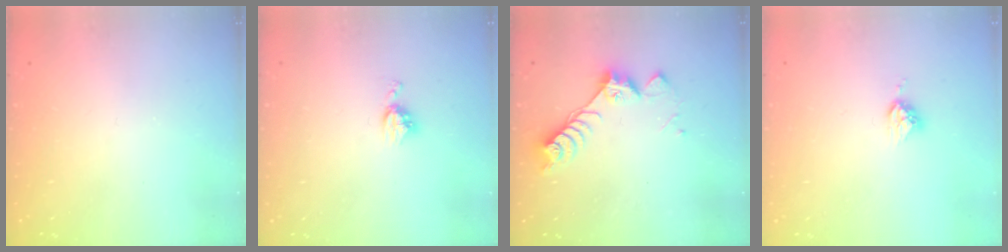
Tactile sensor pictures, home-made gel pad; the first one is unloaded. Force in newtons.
{"total": 4.6, "press": 4.6, "slide": 0.4}
{"total": 9.8, "press": 9.7, "slide": 1.1}
{"total": 5.0, "press": 4.9, "slide": 0.4}